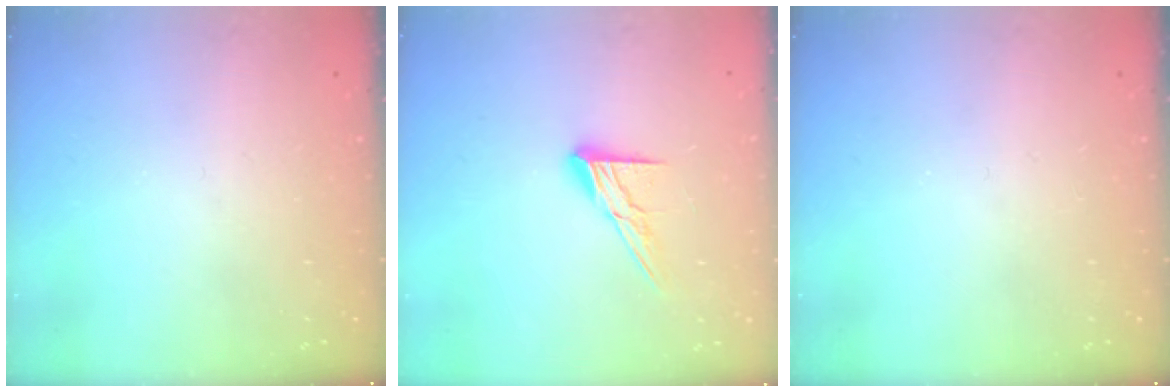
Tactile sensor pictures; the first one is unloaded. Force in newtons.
{"total": 9.8, "press": 9.8, "slide": 0.5}
{"total": 0.0}